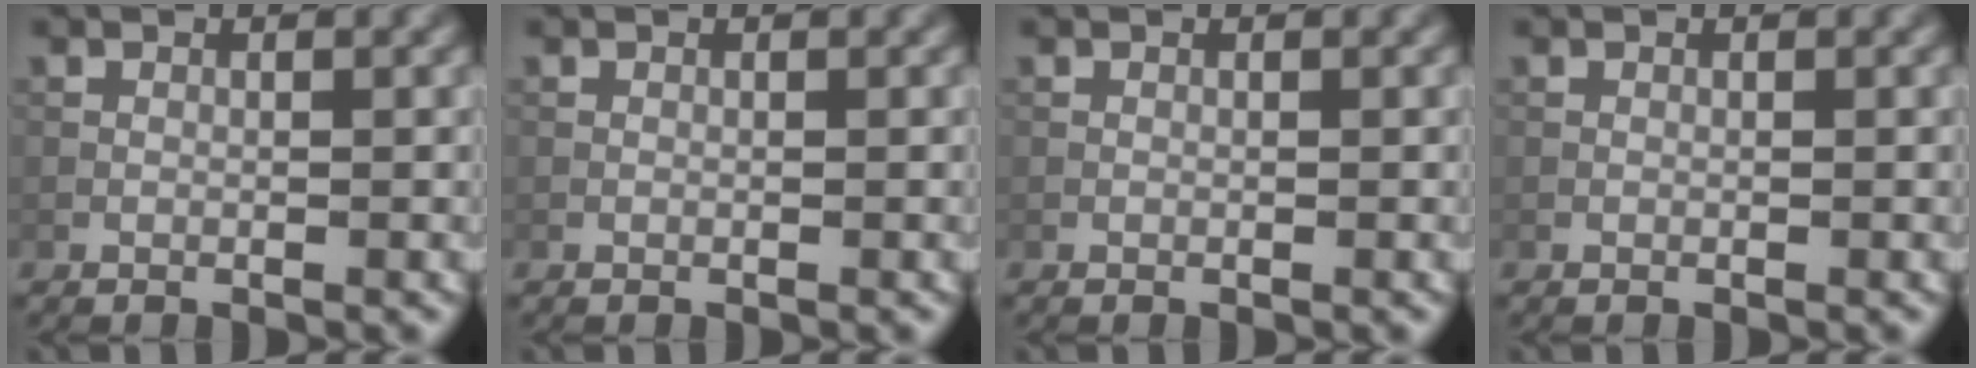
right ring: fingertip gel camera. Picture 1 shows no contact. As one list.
[{"total": 0.0}, {"total": 0.0}, {"total": 0.0}]